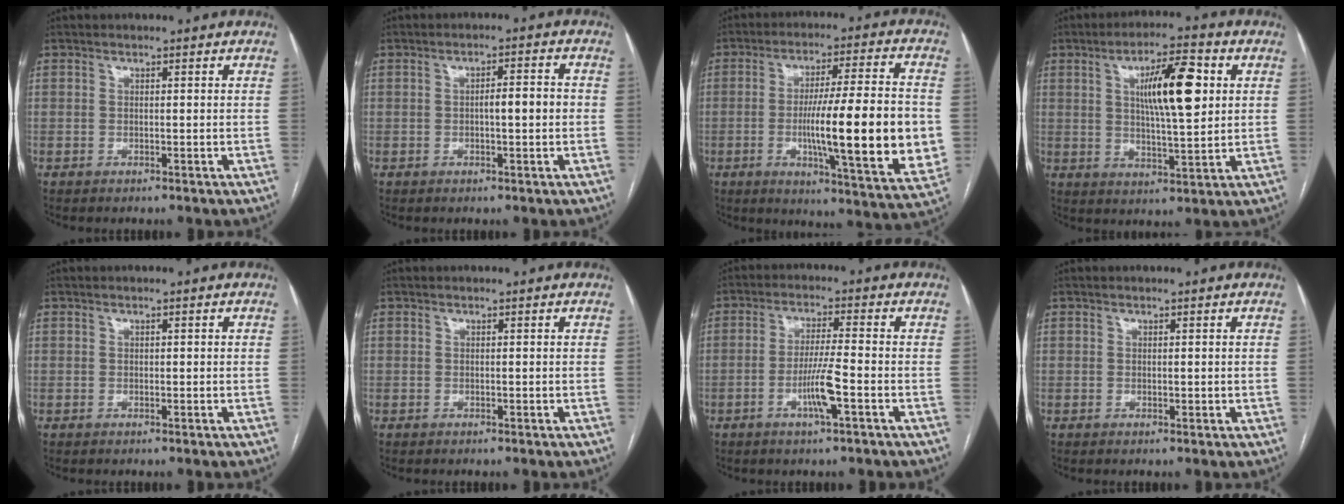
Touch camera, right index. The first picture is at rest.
{"total": 4.0, "force": [-0.2, 0.7, 3.9], "torque": [-0.061, 0.009, -0.003]}
{"total": 20.4, "force": [-2.2, 1.5, 20.2], "torque": [-0.270, -0.006, -0.030]}
{"total": 11.7, "force": [3.1, 2.3, 11.1], "torque": [-0.183, 0.007, 0.051]}
{"total": 0.5, "force": [0.1, 0.3, 0.4], "torque": [-0.004, 0.002, 0.003]}
{"total": 0.0}
{"total": 6.1, "force": [-2.3, -0.2, 5.7], "torque": [-0.108, -0.006, -0.043]}
{"total": 0.8, "force": [0.2, 0.4, 0.7], "torque": [-0.010, -0.003, 0.005]}